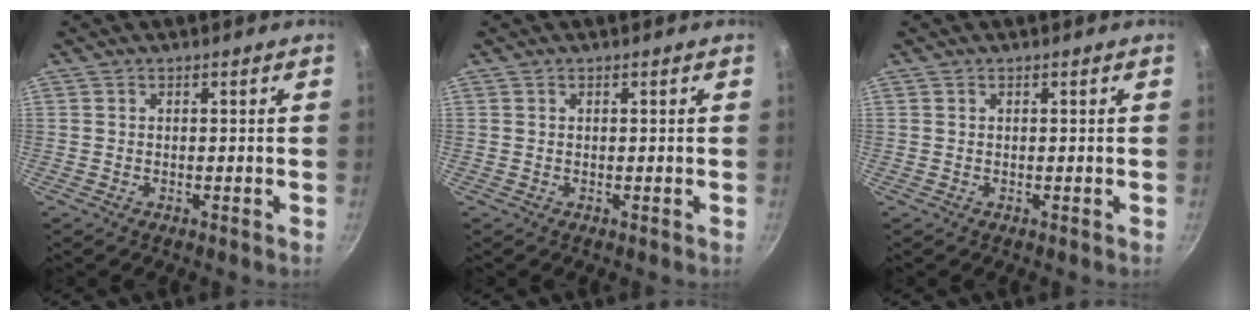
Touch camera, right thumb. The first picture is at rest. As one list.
[{"total": 0.0}, {"total": 0.0}]